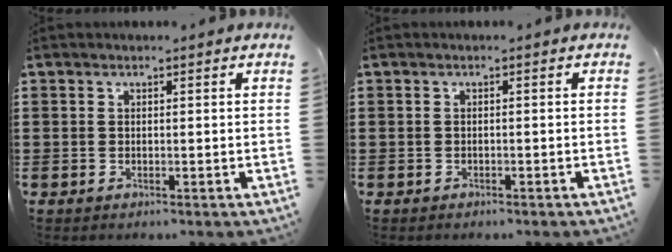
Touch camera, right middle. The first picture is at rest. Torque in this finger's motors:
{"motor_torque": [0.02, 0.02, 0.05, -0.01]}